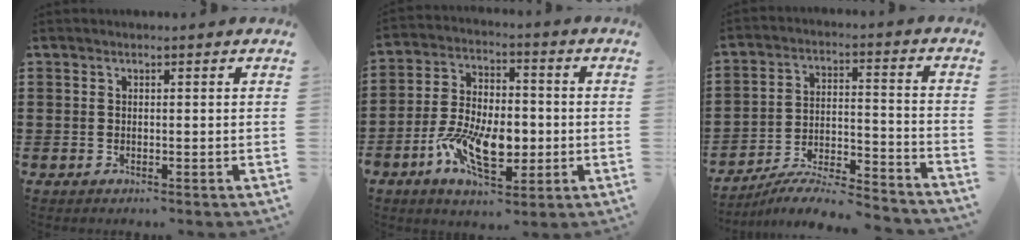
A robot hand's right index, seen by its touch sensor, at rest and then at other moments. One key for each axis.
{"total": 11.3, "fx": -3.3, "fy": 5.8, "fz": 9.1, "tx": -0.196, "ty": -0.001, "tz": -0.057}
{"total": 6.8, "fx": -6.3, "fy": 0.7, "fz": 2.3, "tx": -0.041, "ty": 0.002, "tz": -0.125}